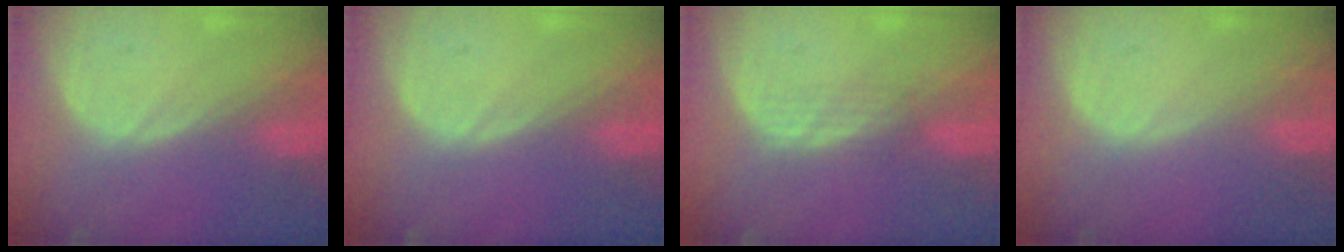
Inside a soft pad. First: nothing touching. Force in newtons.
{"total": 0.0}
{"total": 2.4, "press": 2.3, "slide": 0.5}
{"total": 0.0}